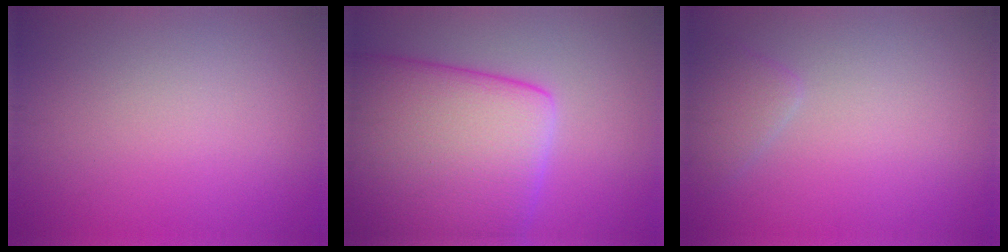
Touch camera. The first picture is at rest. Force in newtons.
{"total": 14.0, "press": 14.0, "slide": 0.9}
{"total": 1.6, "press": 1.6, "slide": 0.2}